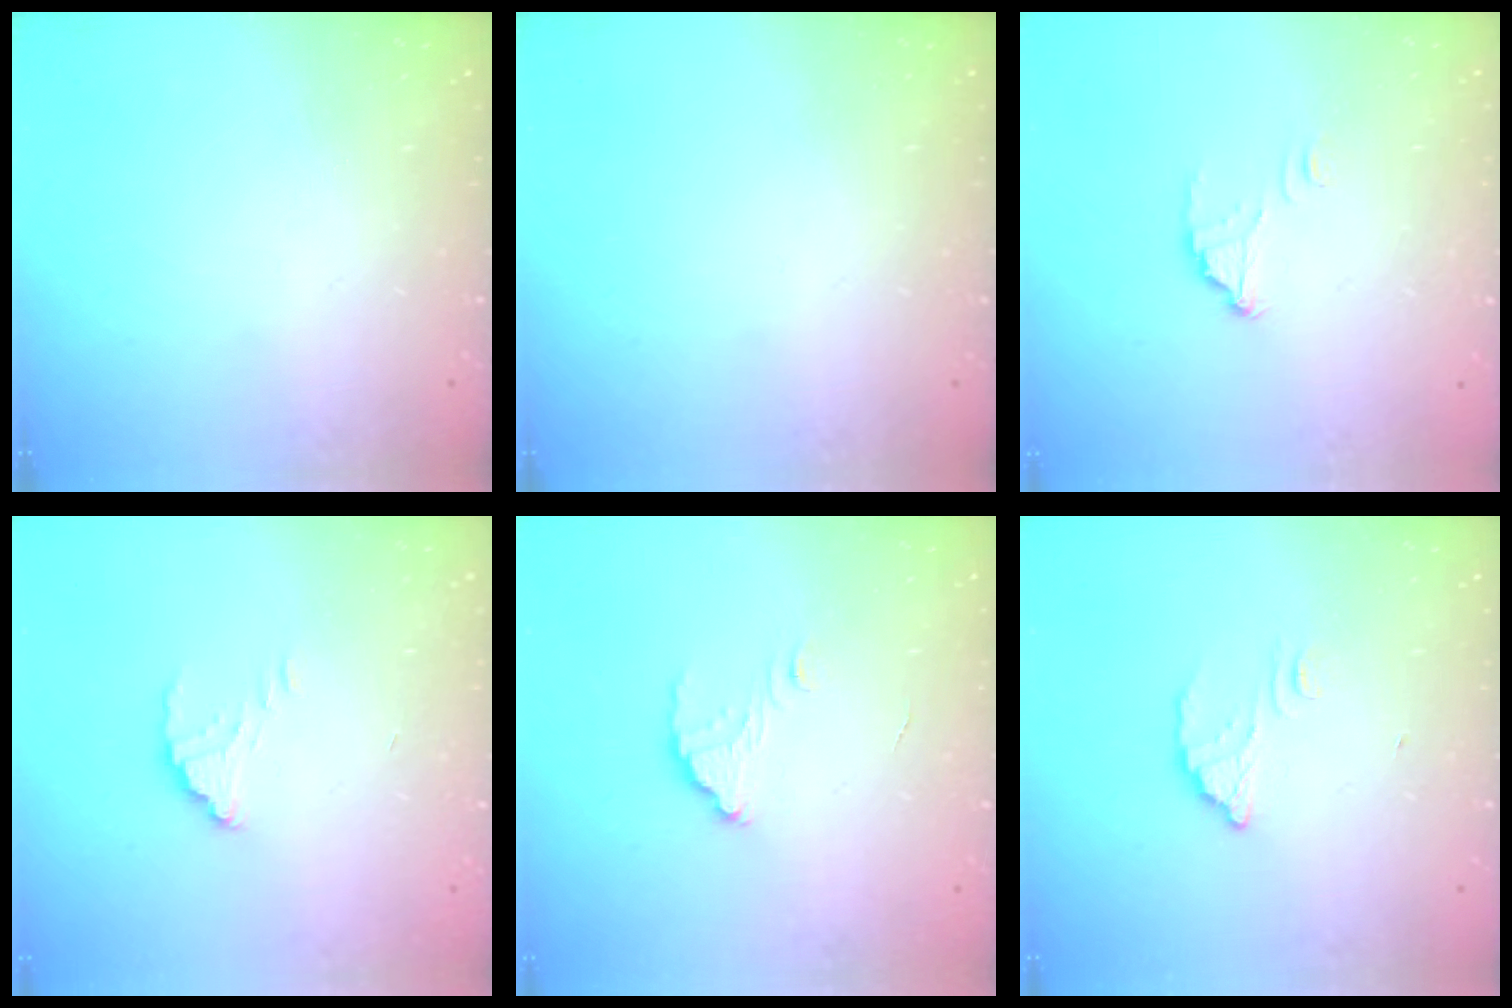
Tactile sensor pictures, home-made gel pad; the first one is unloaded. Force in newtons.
{"total": 0.0}
{"total": 3.7, "press": 3.7, "slide": 0.3}
{"total": 2.4, "press": 2.4, "slide": 0.0}
{"total": 3.2, "press": 3.2, "slide": 0.2}
{"total": 3.8, "press": 3.8, "slide": 0.3}